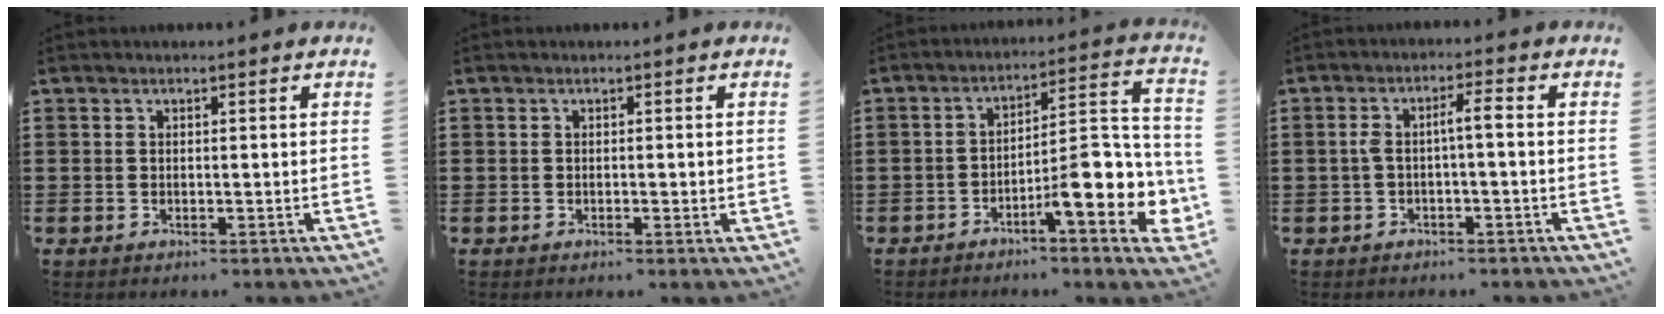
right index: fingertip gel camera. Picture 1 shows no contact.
{"total": 0.8, "force": [-0.2, 0.1, 0.7], "torque": [-0.014, -0.003, -0.003]}
{"total": 11.8, "force": [-5.0, 2.7, 10.4], "torque": [-0.142, -0.011, -0.088]}
{"total": 3.4, "force": [-0.3, 0.5, 3.4], "torque": [-0.073, 0.005, -0.012]}